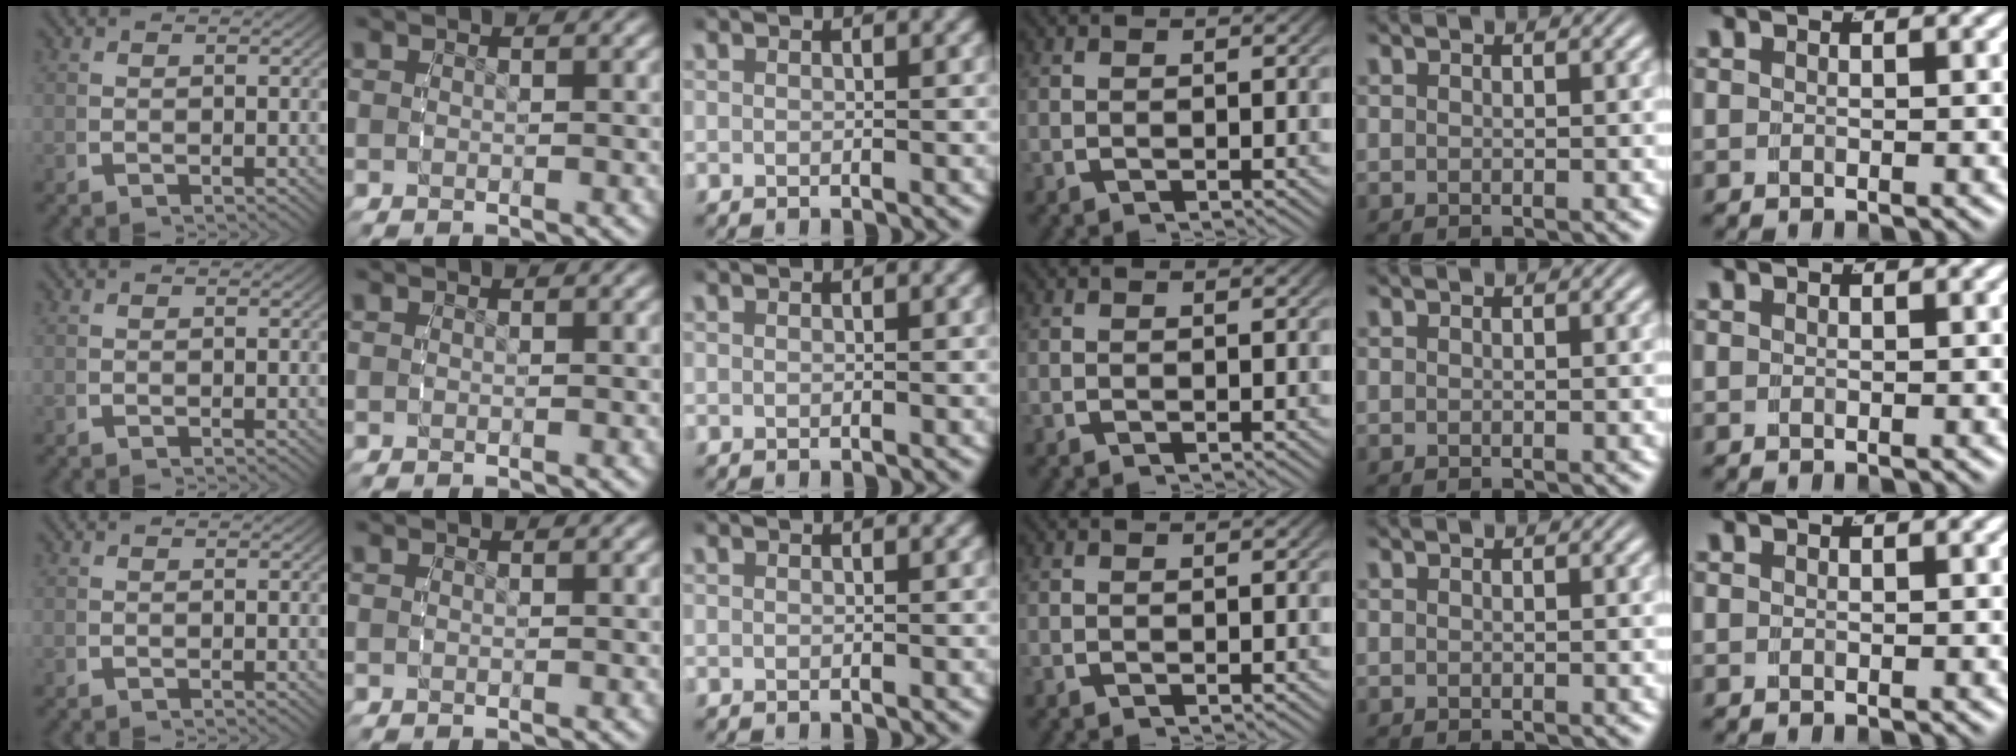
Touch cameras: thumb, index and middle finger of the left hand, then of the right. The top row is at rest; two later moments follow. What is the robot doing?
{"motion": "reach", "object": "jewelry box"}